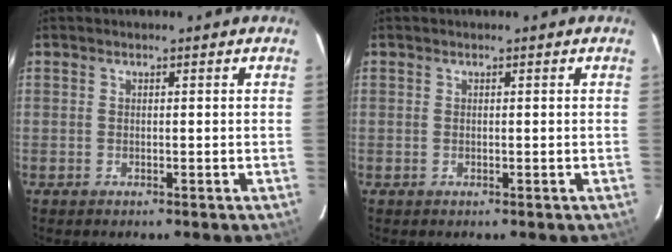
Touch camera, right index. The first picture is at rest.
{"total": 0.0}